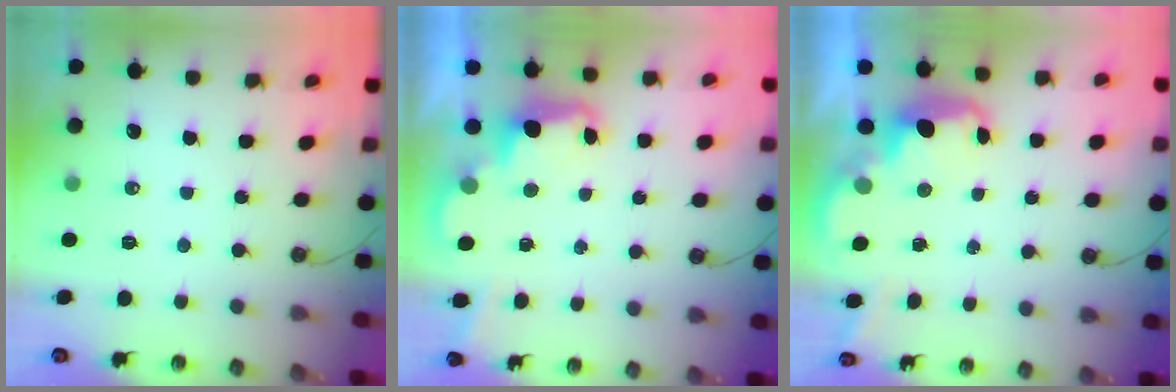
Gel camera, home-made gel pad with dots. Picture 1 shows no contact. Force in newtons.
{"total": 2.5, "press": 2.5, "slide": 0.6}
{"total": 3.0, "press": 2.9, "slide": 0.7}